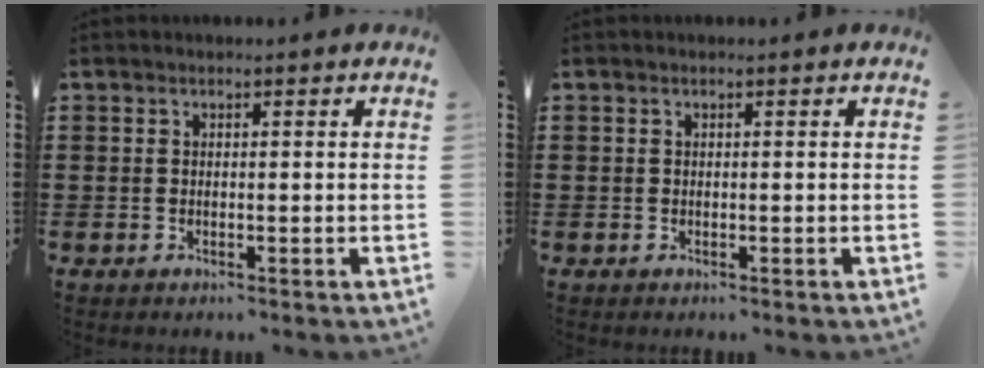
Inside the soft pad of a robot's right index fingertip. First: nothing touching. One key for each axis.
{"total": 0.0}